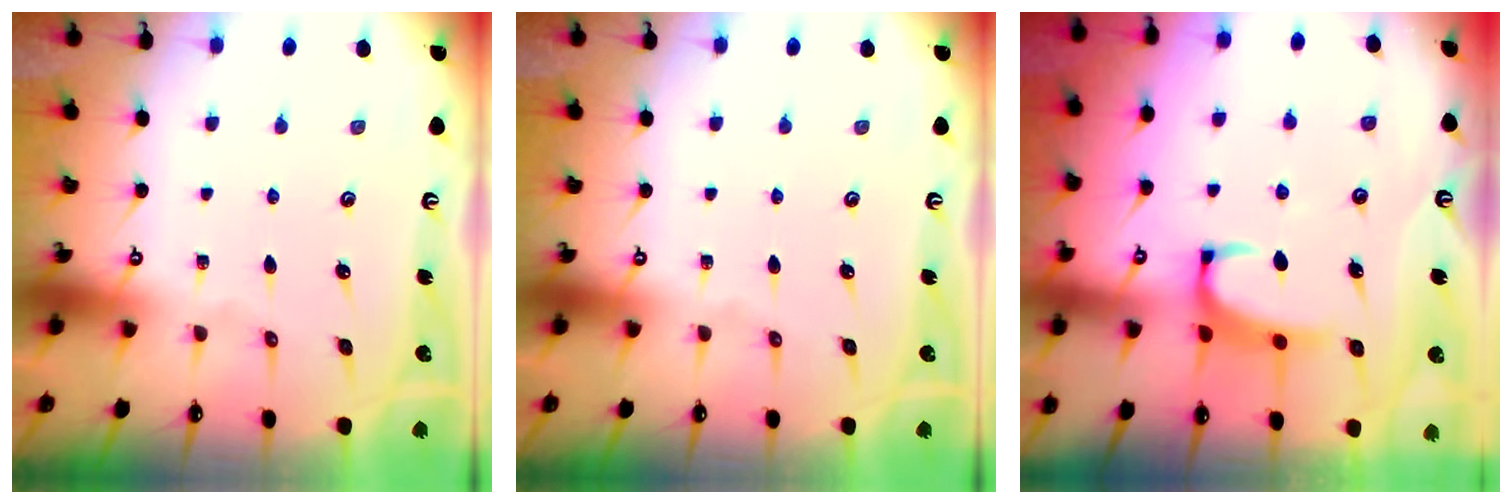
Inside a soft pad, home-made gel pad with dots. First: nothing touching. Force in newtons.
{"total": 0.0}
{"total": 2.5, "press": 2.4, "slide": 0.8}